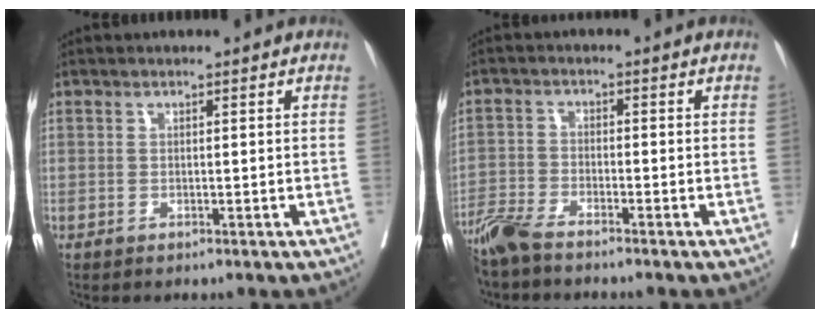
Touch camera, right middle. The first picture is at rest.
{"total": 5.3, "force": [-4.6, 0.5, 2.5], "torque": [-0.051, -0.016, -0.096]}